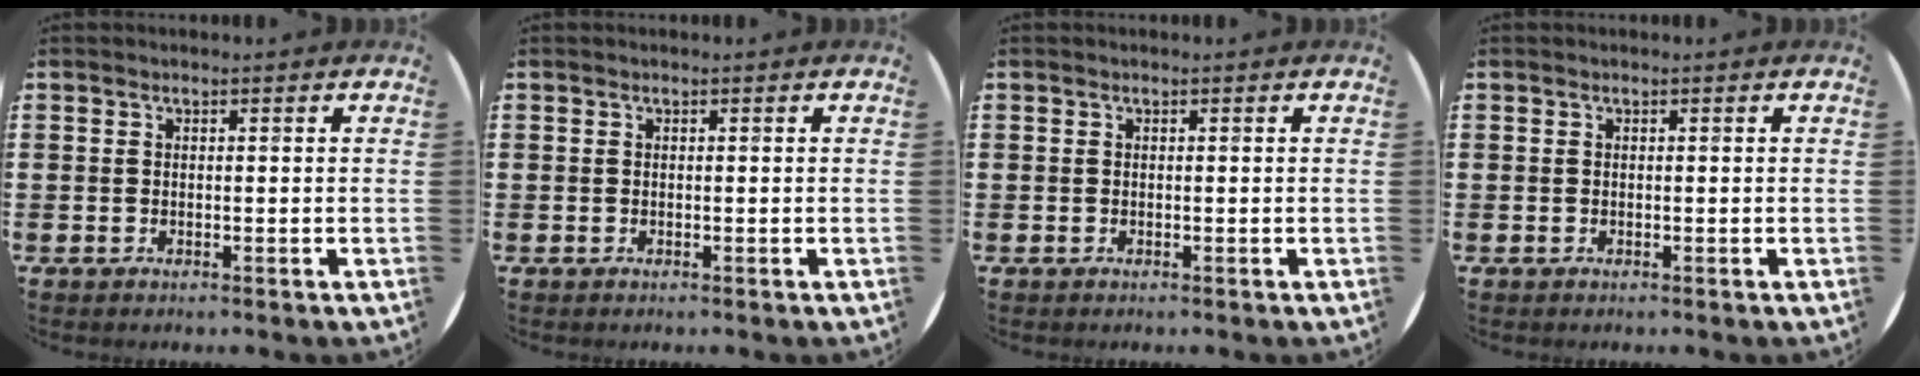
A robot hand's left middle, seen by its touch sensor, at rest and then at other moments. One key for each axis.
{"total": 0.0}
{"total": 0.0}
{"total": 0.0}